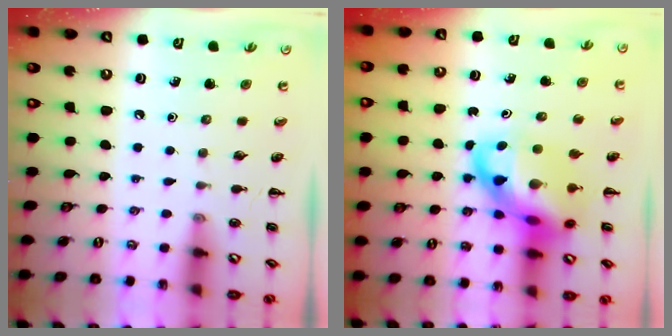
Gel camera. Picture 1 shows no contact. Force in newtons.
{"total": 15.2, "press": 14.7, "slide": 3.8}